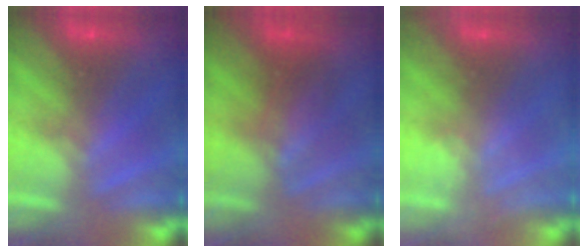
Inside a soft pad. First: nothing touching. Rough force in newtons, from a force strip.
{"total": 3.3}
{"total": 2.2}